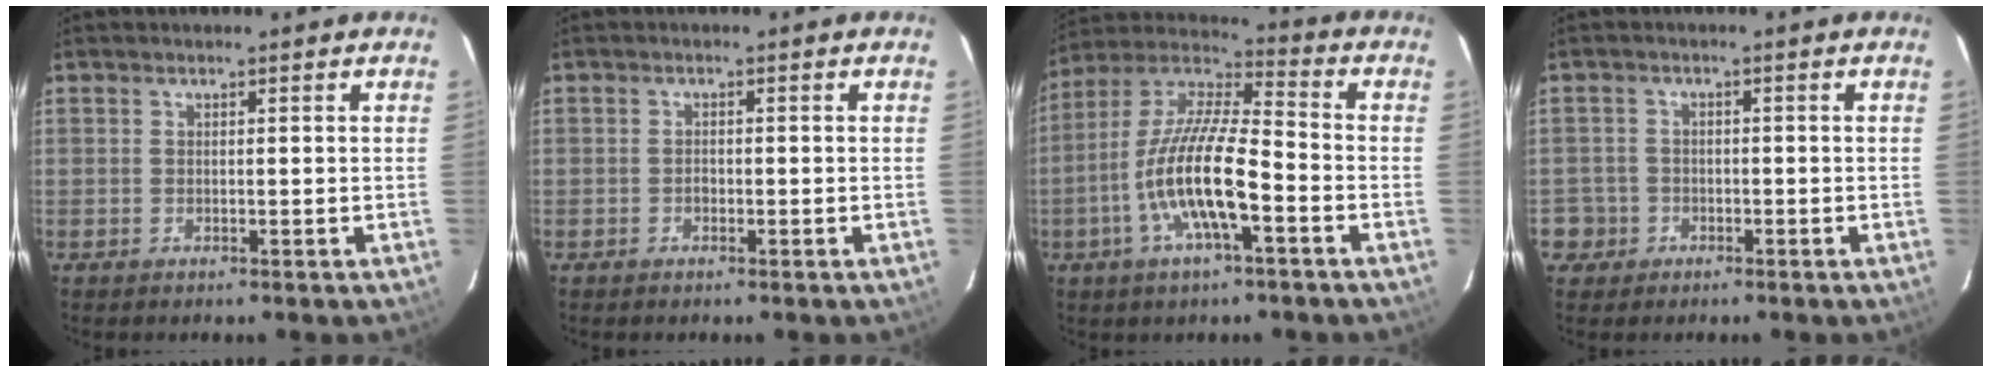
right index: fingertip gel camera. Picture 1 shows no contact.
{"total": 0.9, "force": [-0.5, 0.7, 0.4], "torque": [-0.007, 0.003, -0.007]}
{"total": 15.1, "force": [-5.3, 3.6, 13.7], "torque": [-0.271, -0.006, -0.107]}
{"total": 4.3, "force": [-1.6, 4.0, 0.2], "torque": [-0.012, 0.025, -0.028]}